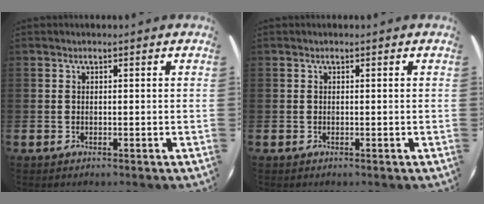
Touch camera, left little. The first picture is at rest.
{"total": 0.0}